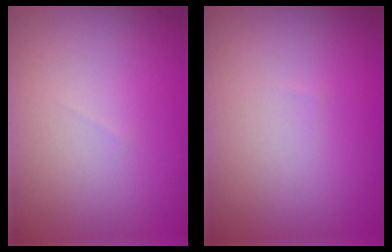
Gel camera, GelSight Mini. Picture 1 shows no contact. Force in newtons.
{"total": 0.0}